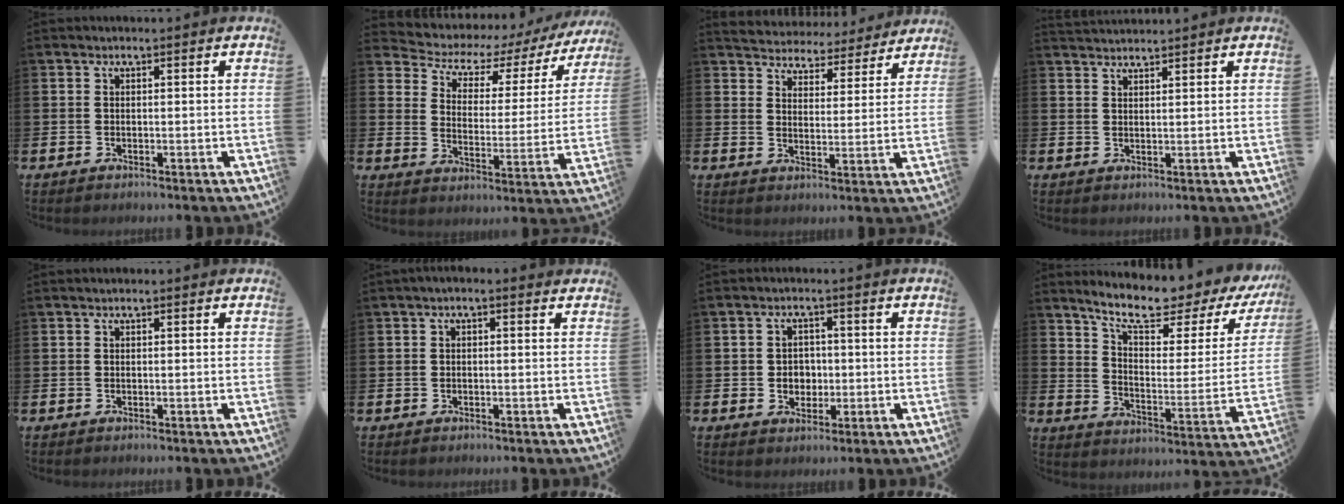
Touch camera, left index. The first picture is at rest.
{"total": 5.1, "force": [3.8, 2.9, 1.6], "torque": [-0.062, -0.027, 0.056]}
{"total": 4.8, "force": [4.6, 1.2, -0.3], "torque": [-0.017, -0.043, 0.077]}
{"total": 2.1, "force": [2.1, 0.2, 0.0], "torque": [-0.002, -0.008, 0.038]}
{"total": 0.0}
{"total": 0.8, "force": [-0.4, 0.3, 0.6], "torque": [-0.004, 0.000, -0.010]}
{"total": 3.0, "force": [-0.1, 2.8, 1.2], "torque": [-0.013, 0.001, -0.011]}
{"total": 9.0, "force": [7.6, 1.9, 4.3], "torque": [-0.106, -0.057, 0.123]}